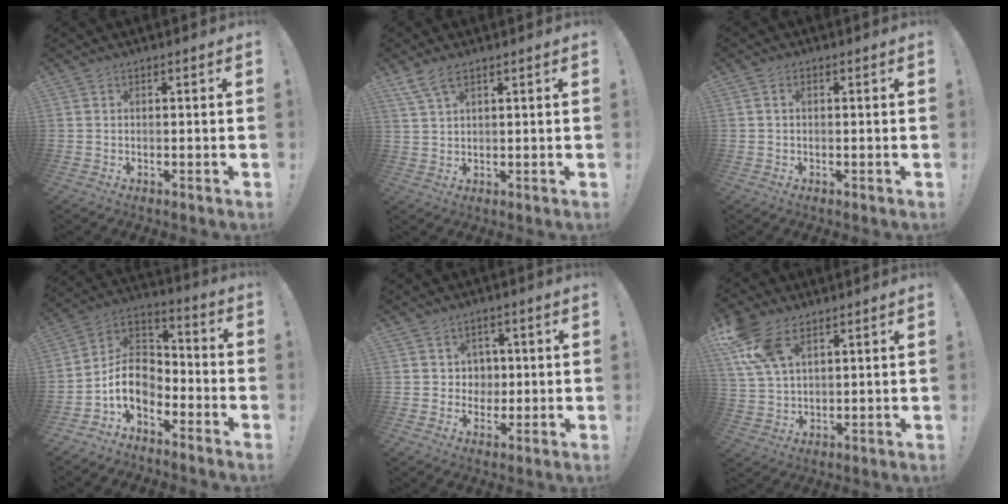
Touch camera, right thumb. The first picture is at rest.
{"total": 5.4, "force": [3.6, 1.8, 3.5], "torque": [-0.077, -0.006, 0.070]}
{"total": 1.2, "force": [0.1, 0.7, 0.9], "torque": [-0.024, 0.006, 0.003]}
{"total": 11.2, "force": [-4.9, 7.9, 6.3], "torque": [-0.109, 0.016, -0.085]}
{"total": 4.8, "force": [1.4, 4.6, 0.4], "torque": [-0.005, -0.012, 0.025]}
{"total": 11.8, "force": [6.6, 6.5, 7.3], "torque": [-0.149, -0.015, 0.131]}